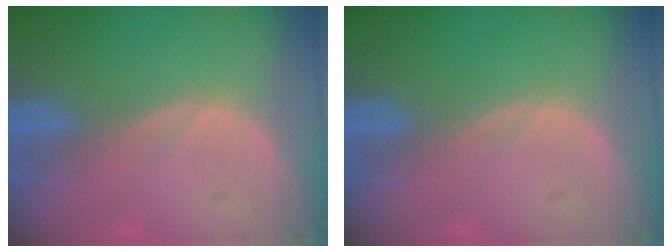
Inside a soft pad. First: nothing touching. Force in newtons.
{"total": 0.0}